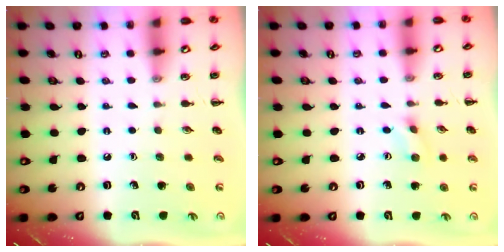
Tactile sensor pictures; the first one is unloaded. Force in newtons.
{"total": 2.3, "press": 2.1, "slide": 0.8}